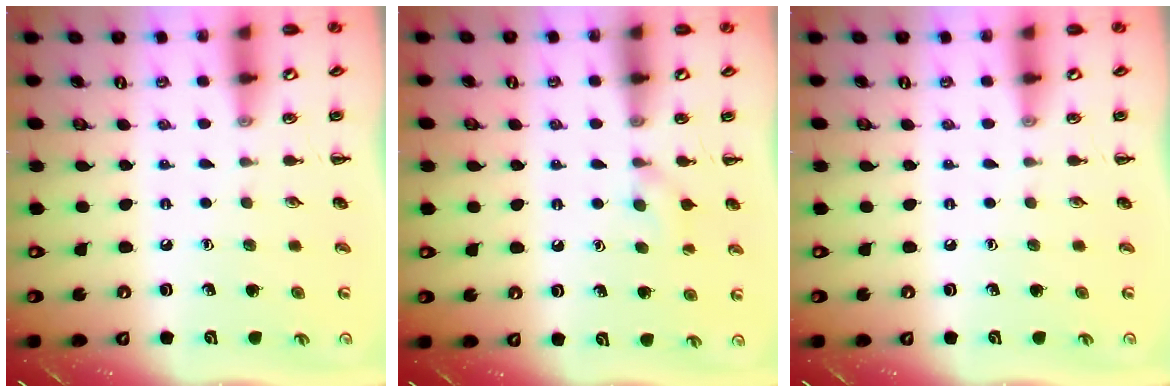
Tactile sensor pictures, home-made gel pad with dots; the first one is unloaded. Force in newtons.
{"total": 6.6, "press": 6.4, "slide": 1.7}
{"total": 0.0}